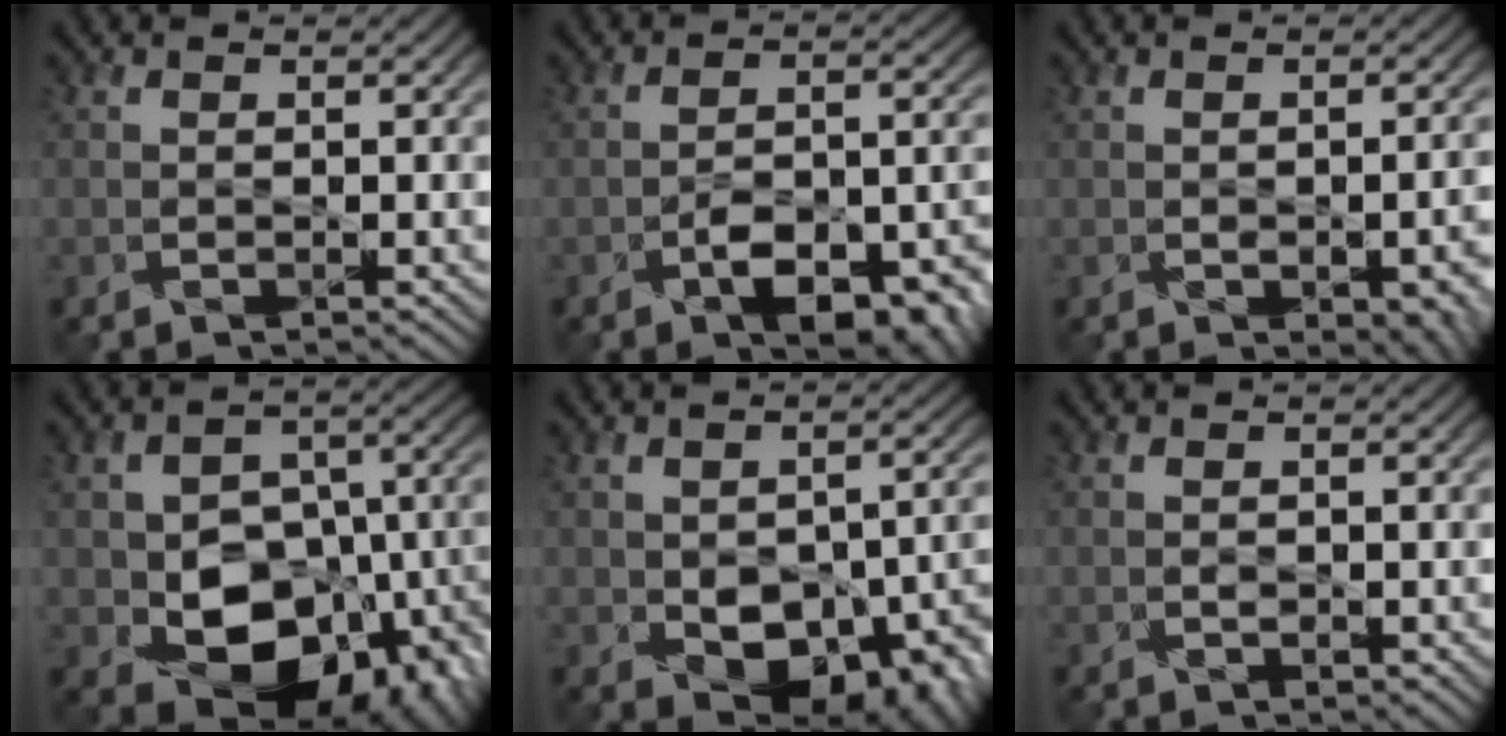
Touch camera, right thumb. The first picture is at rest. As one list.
[{"total": 8.8, "force": [-4.2, 4.2, 6.5], "torque": [-0.100, -0.002, -0.070]}, {"total": 5.9, "force": [-2.2, 3.0, 4.6], "torque": [-0.045, -0.009, -0.011]}, {"total": 14.7, "force": [-4.7, 10.4, 9.3], "torque": [-0.150, -0.037, -0.074]}, {"total": 13.0, "force": [-4.3, 7.9, 9.4], "torque": [-0.111, -0.019, -0.051]}, {"total": 1.0, "force": [-0.3, 0.6, 0.7], "torque": [-0.017, -0.001, -0.004]}]